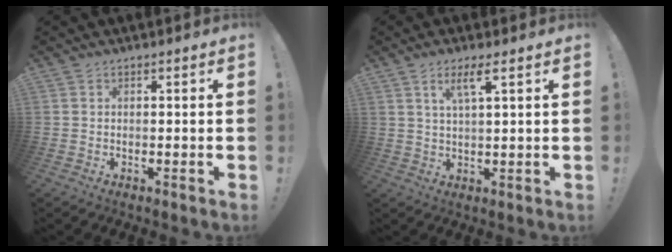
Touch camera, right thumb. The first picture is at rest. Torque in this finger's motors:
{"motor_torque": [-0.16, 0.15, 0.06, 0.55, 0.20]}